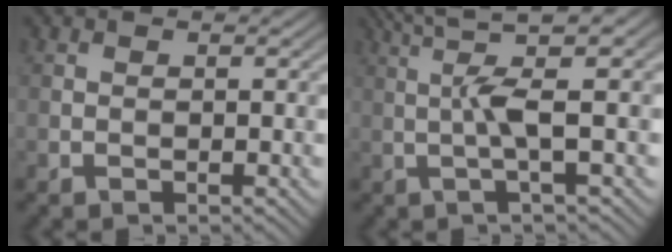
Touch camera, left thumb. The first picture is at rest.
{"total": 6.7, "force": [1.5, 0.6, 6.5], "torque": [-0.130, 0.019, 0.026]}